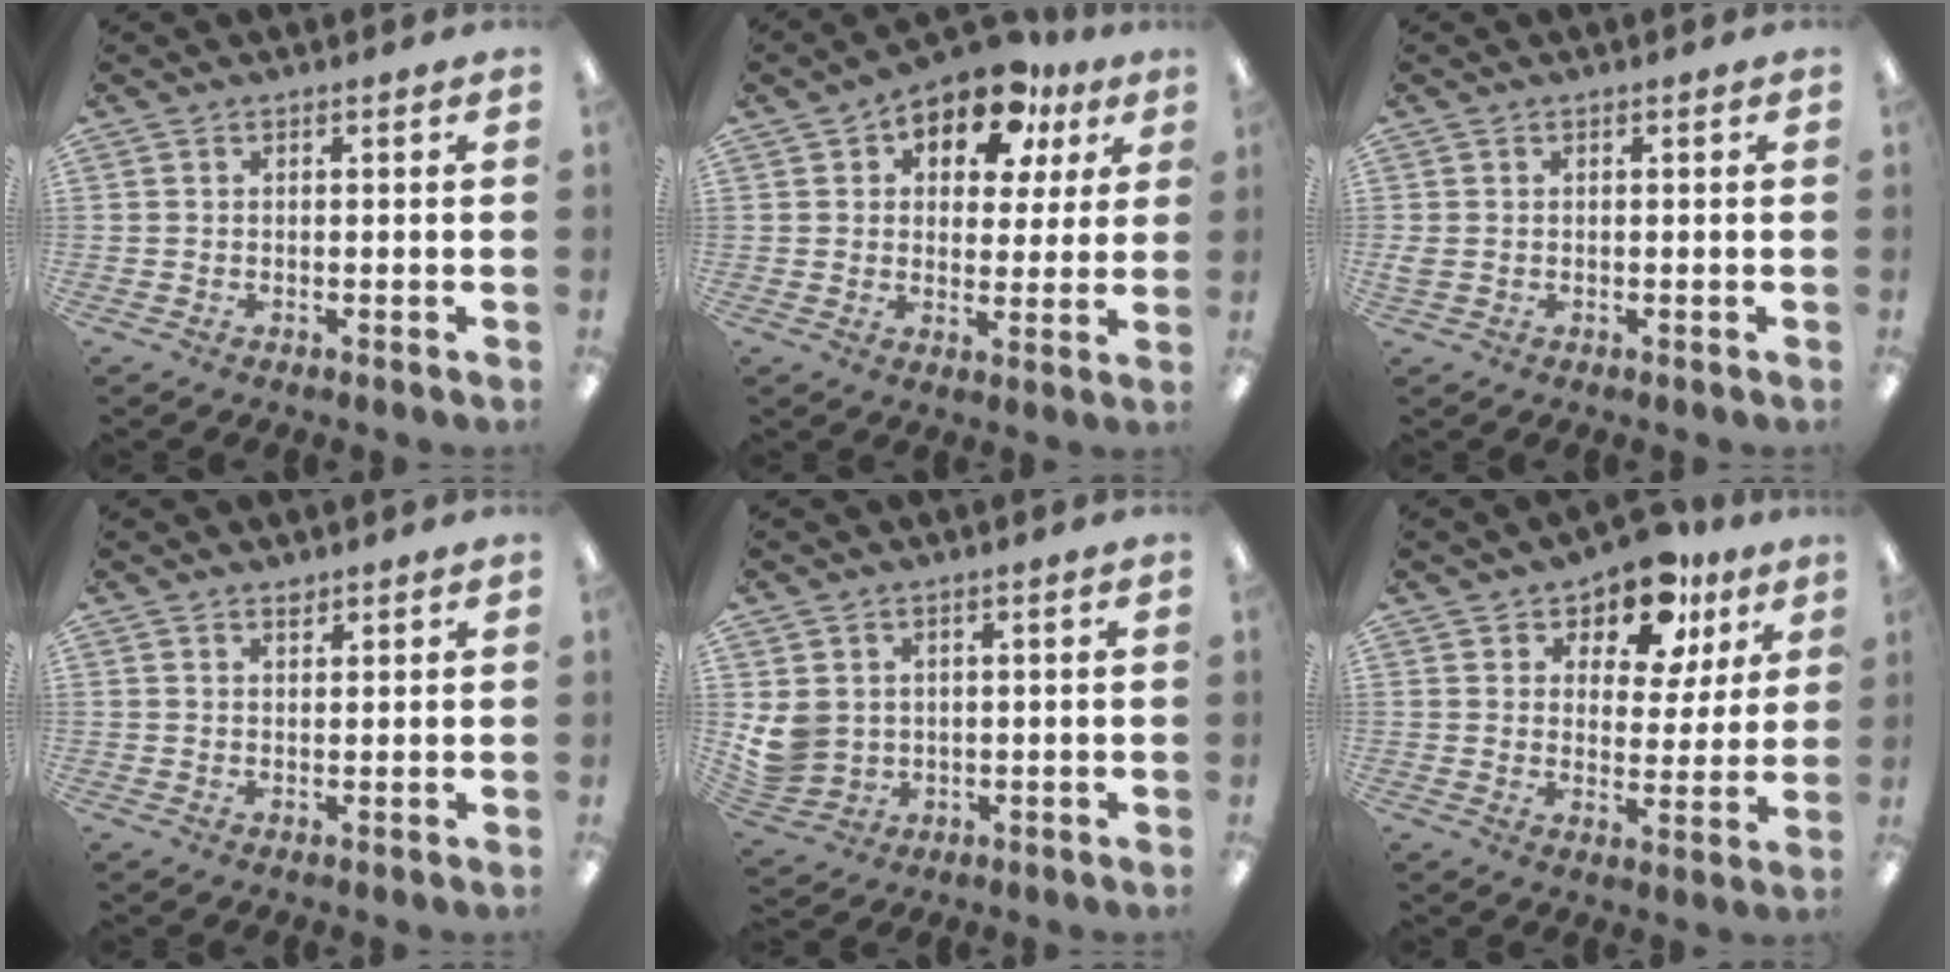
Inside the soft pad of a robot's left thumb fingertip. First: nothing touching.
{"total": 11.8, "force": [7.8, 6.2, 6.2], "torque": [-0.093, -0.039, 0.136]}
{"total": 1.2, "force": [0.1, 0.9, 0.8], "torque": [-0.016, 0.003, 0.002]}
{"total": 1.5, "force": [1.4, 0.4, 0.3], "torque": [0.001, -0.006, 0.026]}
{"total": 6.1, "force": [1.7, 5.5, 2.2], "torque": [-0.057, -0.002, 0.037]}
{"total": 11.0, "force": [8.4, 5.4, 4.6], "torque": [-0.079, -0.047, 0.153]}